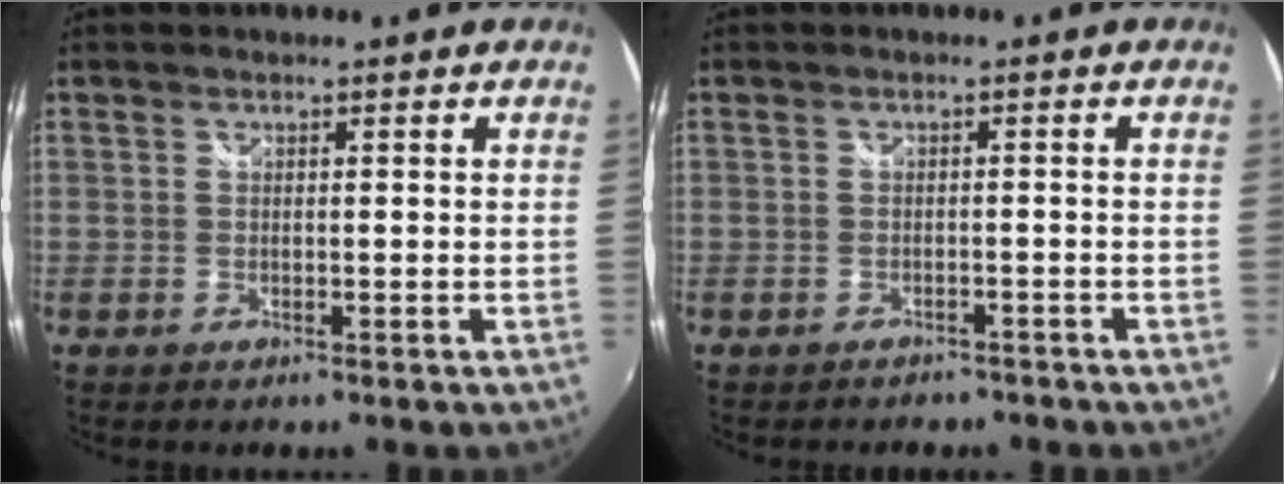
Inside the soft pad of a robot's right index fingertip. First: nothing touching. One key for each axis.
{"total": 4.0, "fx": -3.5, "fy": 1.7, "fz": 1.1, "tx": -0.024, "ty": -0.009, "tz": -0.044}